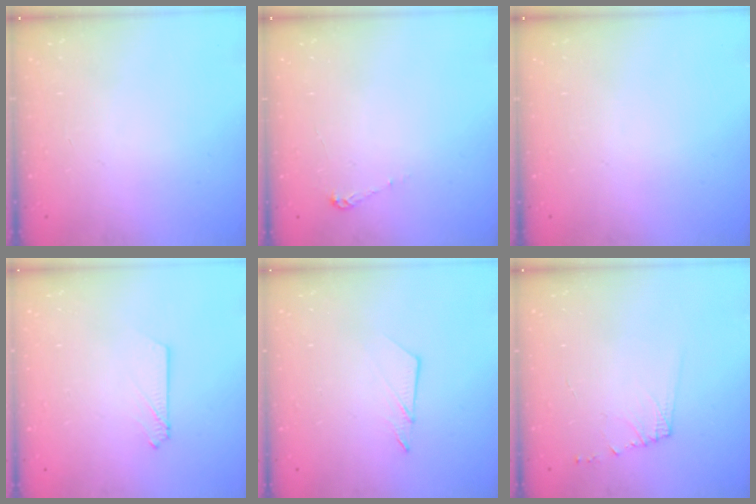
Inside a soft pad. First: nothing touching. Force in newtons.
{"total": 3.9, "press": 3.9, "slide": 0.3}
{"total": 0.0}
{"total": 2.6, "press": 2.6, "slide": 0.3}
{"total": 4.5, "press": 4.5, "slide": 0.1}
{"total": 5.8, "press": 5.8, "slide": 0.6}